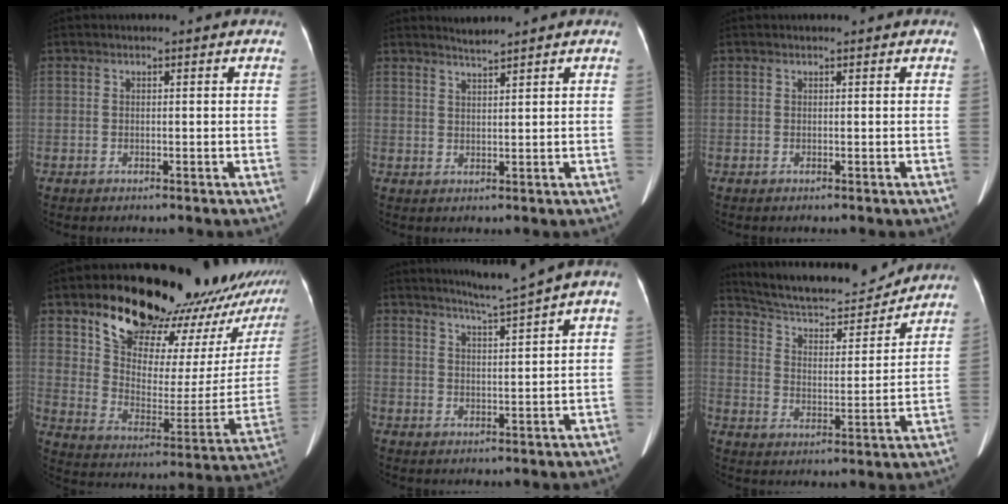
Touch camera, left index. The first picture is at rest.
{"total": 2.0, "force": [1.9, -0.6, 0.2], "torque": [-0.009, 0.000, 0.039]}
{"total": 0.0}
{"total": 27.9, "force": [22.6, 8.3, 14.0], "torque": [-0.203, -0.040, 0.303]}
{"total": 4.6, "force": [3.5, -1.2, 2.6], "torque": [-0.042, -0.002, 0.061]}
{"total": 16.3, "force": [15.4, 2.8, 4.8], "torque": [-0.080, 0.002, 0.238]}